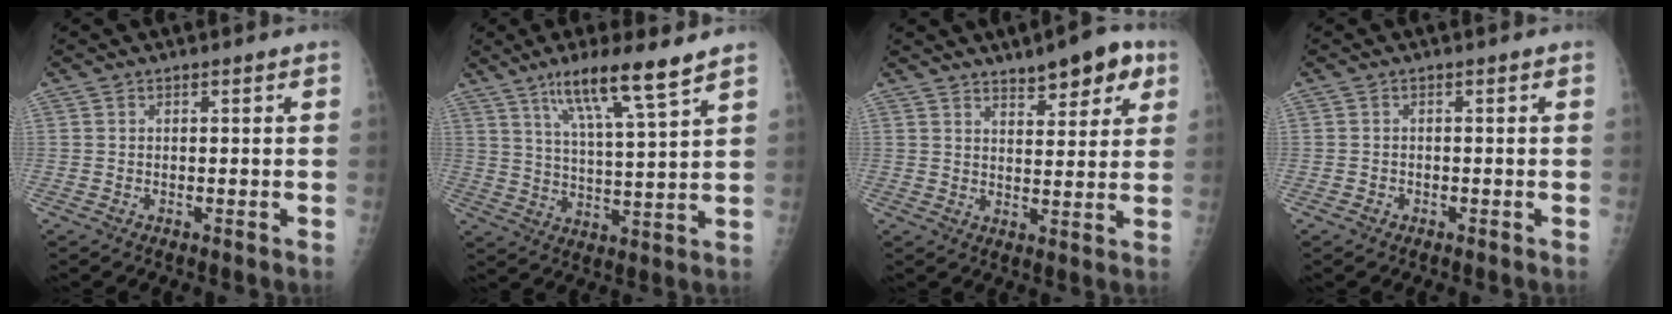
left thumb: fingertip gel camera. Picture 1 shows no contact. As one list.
[{"total": 12.0, "force": [8.0, 0.9, 8.9], "torque": [-0.155, -0.037, 0.142]}, {"total": 9.1, "force": [5.7, 3.4, 6.2], "torque": [-0.060, -0.024, 0.081]}, {"total": 0.8, "force": [-0.5, 0.7, 0.1], "torque": [0.001, 0.004, -0.011]}]